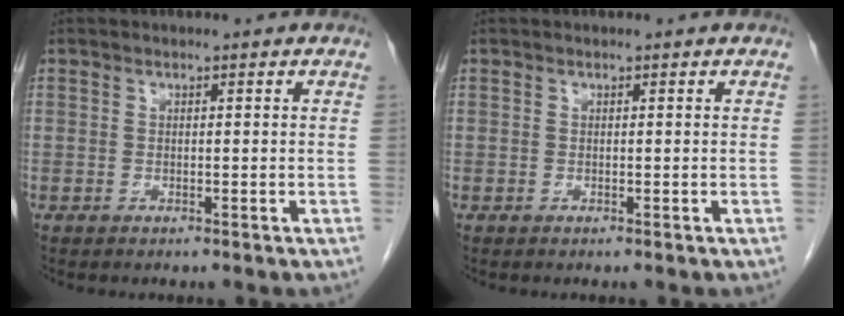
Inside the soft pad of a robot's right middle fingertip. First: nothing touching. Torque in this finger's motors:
{"motor_torque": [-0.24, -0.10, 0.03, -0.01]}